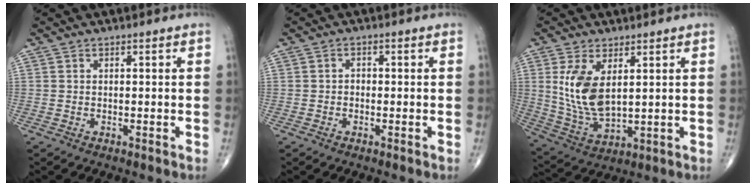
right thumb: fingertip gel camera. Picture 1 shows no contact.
{"total": 1.2, "force": [-0.2, 0.9, 0.6], "torque": [0.001, 0.005, -0.007]}
{"total": 10.8, "force": [2.9, 5.4, 8.9], "torque": [-0.170, -0.019, 0.073]}